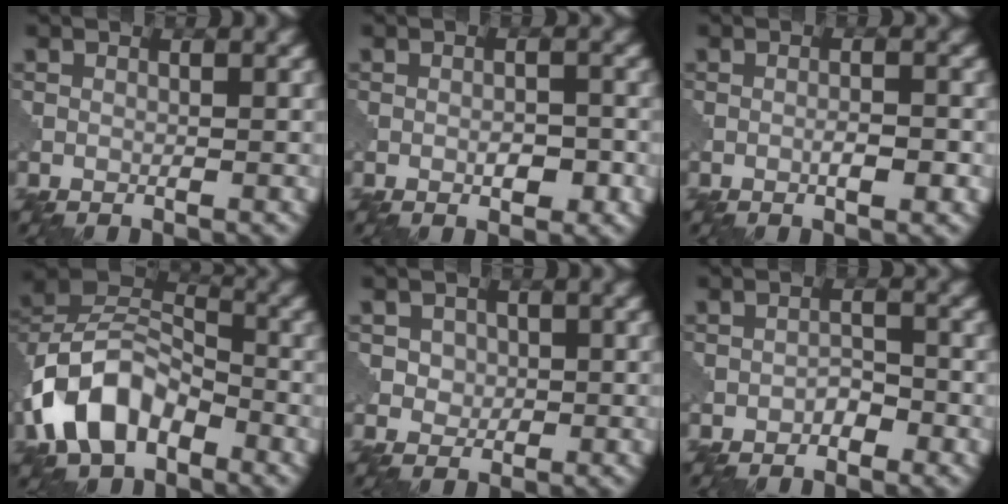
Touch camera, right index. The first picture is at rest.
{"total": 2.2, "force": [-0.8, 0.9, 1.8], "torque": [-0.026, 0.003, -0.013]}
{"total": 1.9, "force": [-0.6, 0.4, 1.7], "torque": [-0.029, 0.003, -0.011]}
{"total": 9.3, "force": [-4.0, 5.8, 6.1], "torque": [-0.120, 0.011, -0.091]}
{"total": 2.4, "force": [0.8, 2.0, 1.0], "torque": [-0.023, -0.001, 0.018]}
{"total": 1.4, "force": [-0.8, 0.8, 0.8], "torque": [-0.012, 0.005, -0.015]}